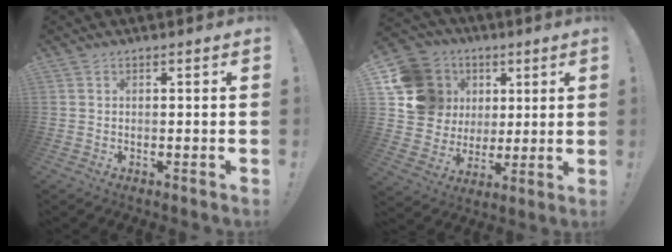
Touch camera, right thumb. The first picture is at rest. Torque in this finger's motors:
{"motor_torque": [1.13, 2.17, 0.33, -0.01, 0.01]}